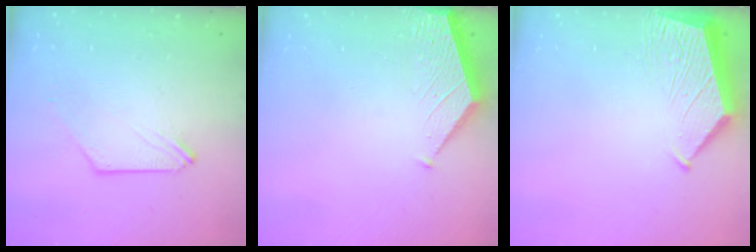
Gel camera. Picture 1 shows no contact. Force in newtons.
{"total": 3.6, "press": 3.6, "slide": 0.4}
{"total": 7.1, "press": 7.1, "slide": 0.8}